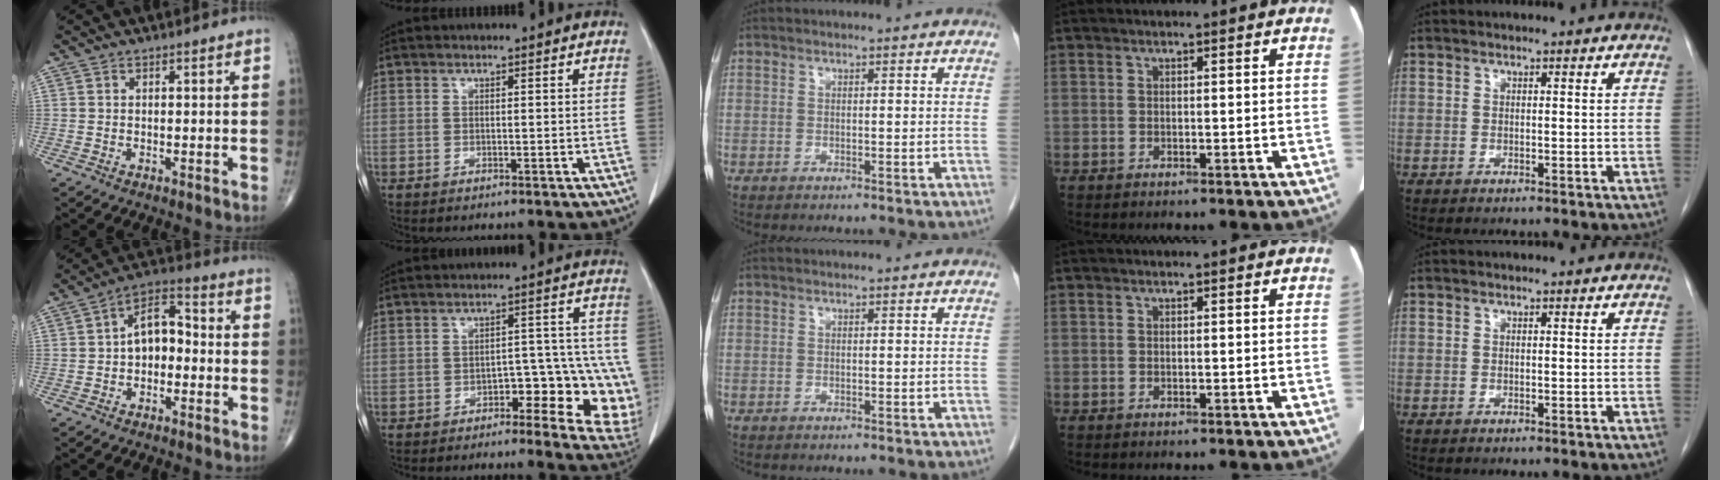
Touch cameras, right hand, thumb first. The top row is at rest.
{"thumb": {"total": 8.3, "force": [-0.8, 5.4, 6.3], "torque": [-0.080, 0.034, -0.029]}, "index": {"total": 11.2, "force": [-4.0, 4.6, 9.4], "torque": [-0.091, 0.023, -0.046]}}